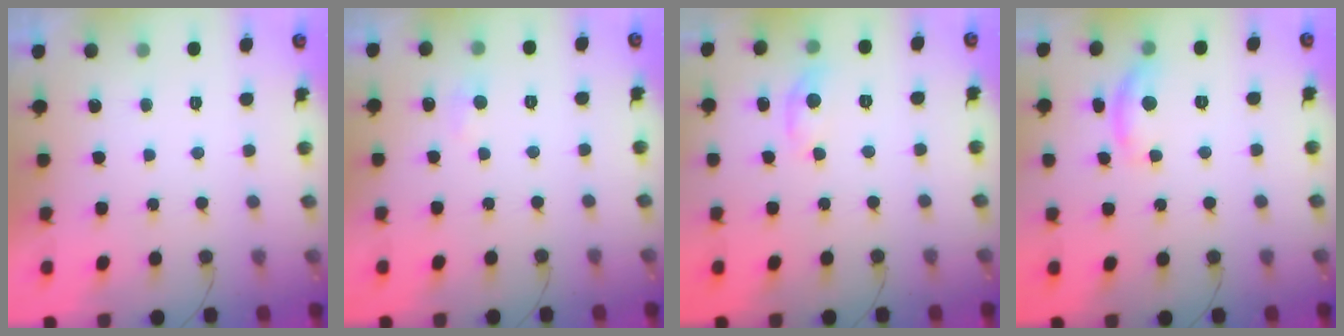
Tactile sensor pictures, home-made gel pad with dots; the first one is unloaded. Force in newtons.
{"total": 5.2, "press": 5.2, "slide": 0.6}
{"total": 4.9, "press": 4.9, "slide": 0.3}
{"total": 9.2, "press": 9.2, "slide": 0.4}